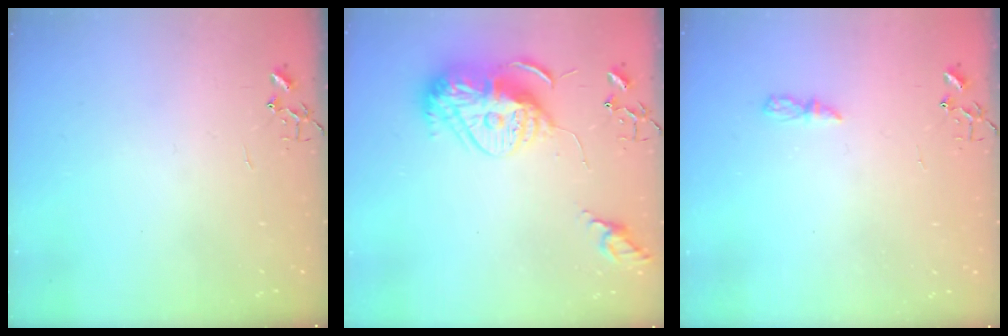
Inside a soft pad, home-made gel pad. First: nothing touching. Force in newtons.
{"total": 14.3, "press": 14.2, "slide": 2.0}
{"total": 4.6, "press": 4.5, "slide": 0.6}